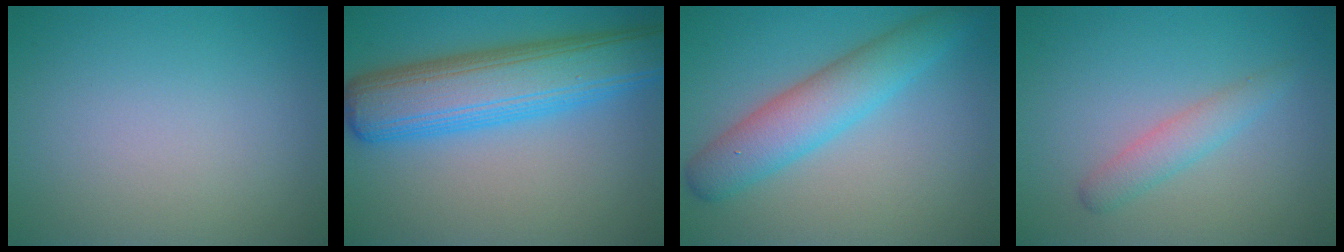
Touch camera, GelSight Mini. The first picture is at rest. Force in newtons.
{"total": 9.3, "press": 9.3, "slide": 0.2}
{"total": 5.3, "press": 5.3, "slide": 0.0}
{"total": 2.0, "press": 2.0, "slide": 0.0}